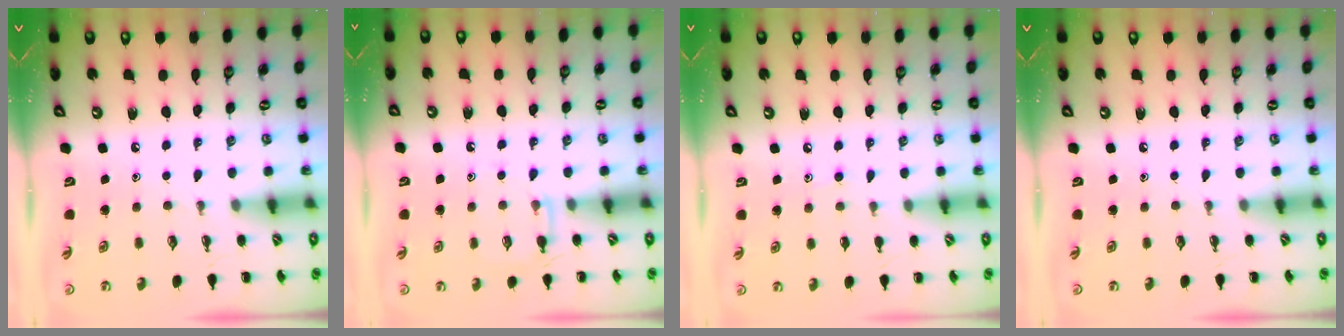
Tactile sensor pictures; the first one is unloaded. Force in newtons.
{"total": 3.7, "press": 3.4, "slide": 1.4}
{"total": 4.9, "press": 4.5, "slide": 1.8}
{"total": 0.0}